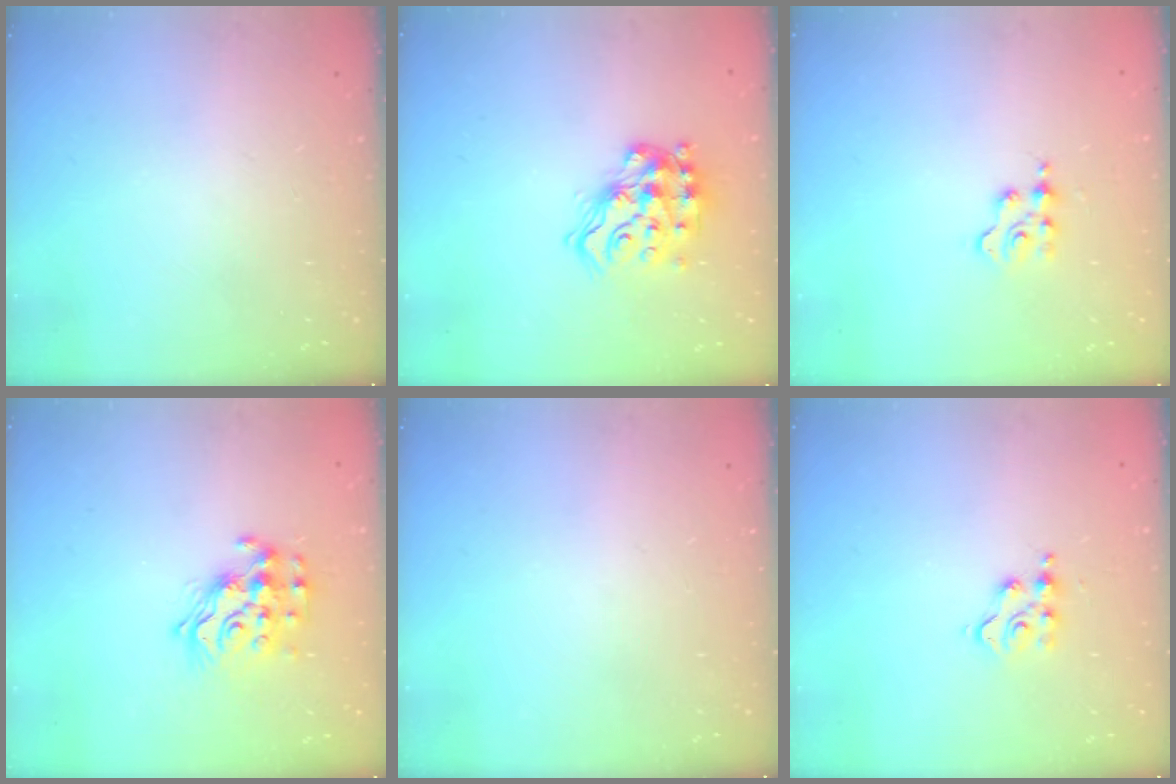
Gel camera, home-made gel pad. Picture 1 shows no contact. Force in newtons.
{"total": 15.1, "press": 14.9, "slide": 2.0}
{"total": 2.3, "press": 2.3, "slide": 0.3}
{"total": 13.9, "press": 13.9, "slide": 1.2}
{"total": 0.0}
{"total": 5.1, "press": 5.1, "slide": 0.4}